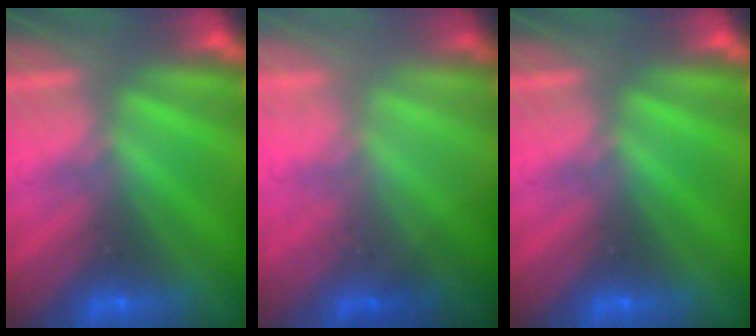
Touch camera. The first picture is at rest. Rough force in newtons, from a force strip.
{"total": 1.1}
{"total": 0.0}